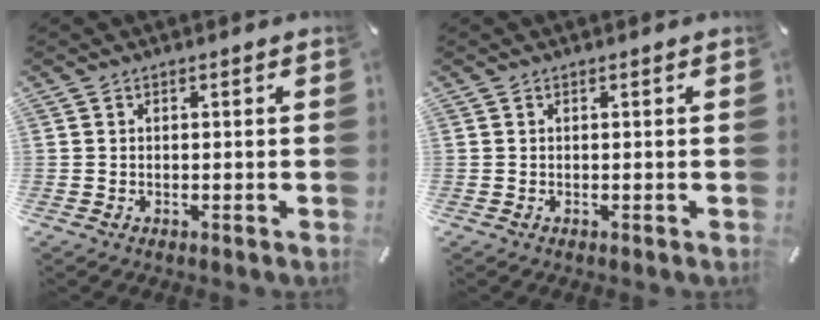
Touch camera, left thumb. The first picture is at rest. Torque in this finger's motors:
{"motor_torque": [-0.05, 0.12, 0.00, -0.04, 0.01]}